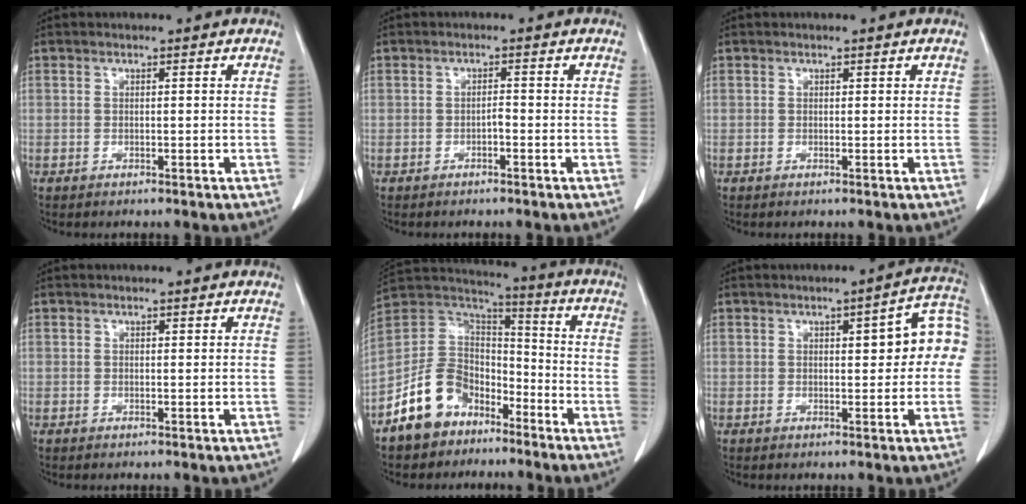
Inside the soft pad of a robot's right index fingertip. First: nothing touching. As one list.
[{"total": 0.9, "force": [-0.5, 0.2, 0.7], "torque": [-0.012, 0.003, -0.010]}, {"total": 0.0}, {"total": 0.0}, {"total": 11.7, "force": [-7.2, 8.2, 4.2], "torque": [-0.091, 0.044, -0.134]}, {"total": 8.0, "force": [1.1, 2.3, 7.6], "torque": [-0.090, 0.032, 0.011]}]